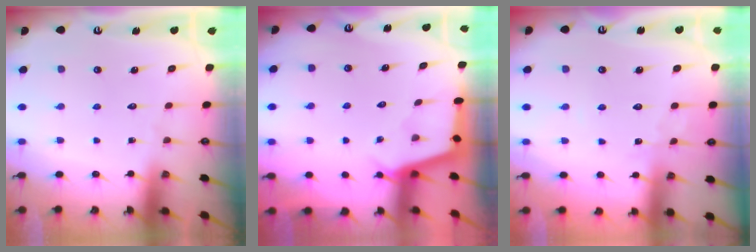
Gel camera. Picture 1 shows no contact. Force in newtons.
{"total": 2.8, "press": 2.7, "slide": 0.3}
{"total": 2.2, "press": 2.2, "slide": 0.3}